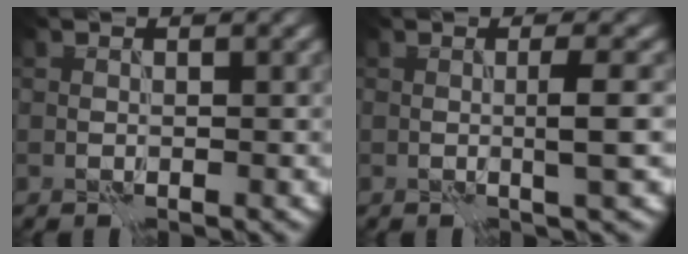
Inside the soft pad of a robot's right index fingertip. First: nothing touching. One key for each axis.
{"total": 2.1, "fx": 0.0, "fy": -0.3, "fz": 2.0, "tx": -0.036, "ty": -0.002, "tz": -0.002}